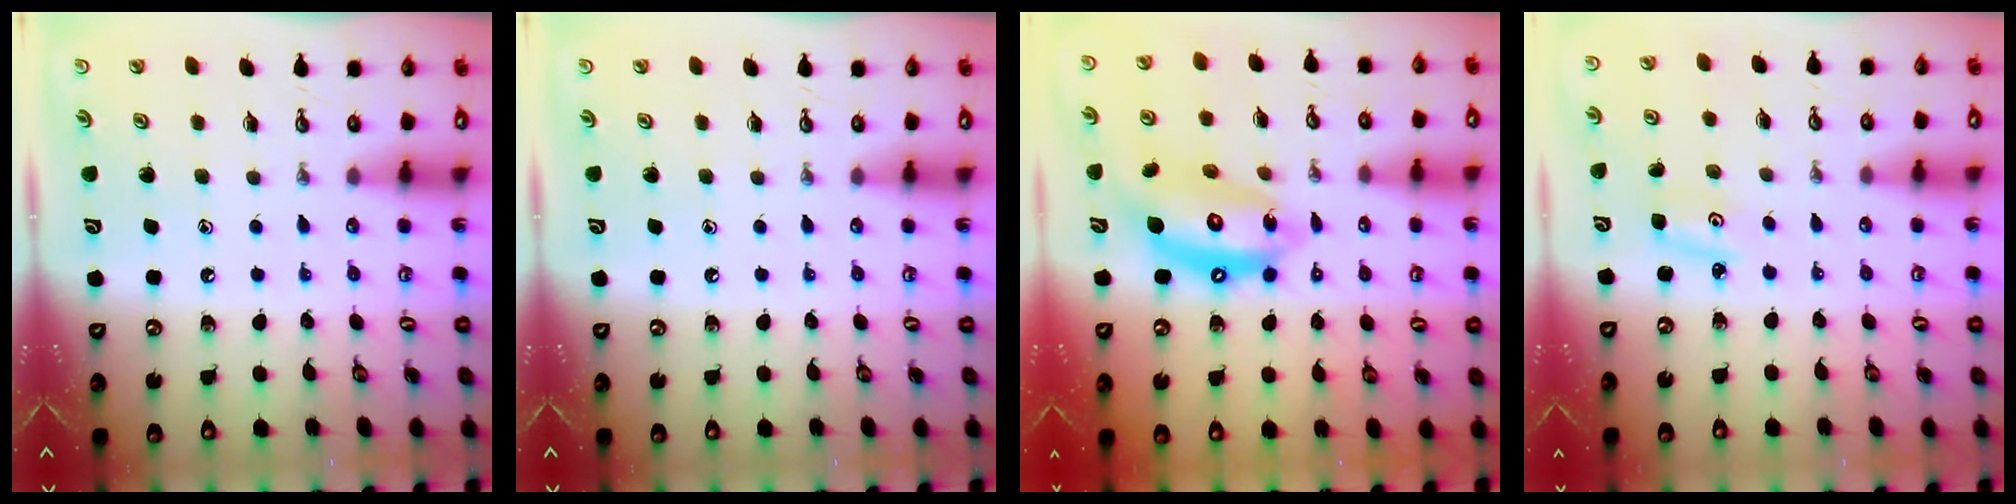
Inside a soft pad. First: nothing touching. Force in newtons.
{"total": 0.0}
{"total": 13.5, "press": 13.4, "slide": 1.6}
{"total": 2.9, "press": 2.9, "slide": 0.3}